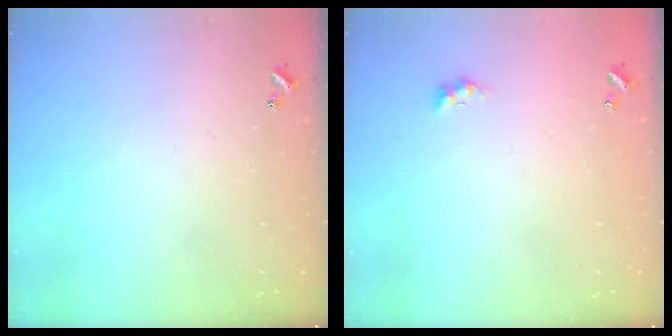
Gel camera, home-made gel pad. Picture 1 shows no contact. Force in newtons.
{"total": 1.6, "press": 1.5, "slide": 0.6}